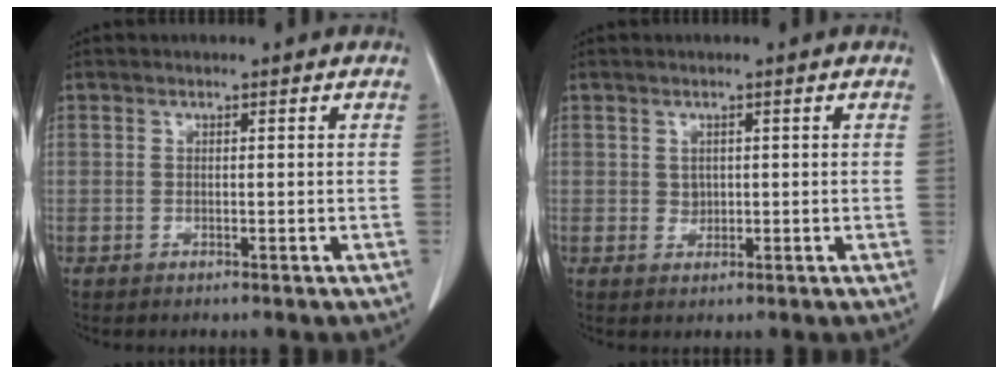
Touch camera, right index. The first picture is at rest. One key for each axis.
{"total": 1.3, "fx": 0.2, "fy": 1.1, "fz": 0.6, "tx": -0.008, "ty": -0.002, "tz": 0.007}